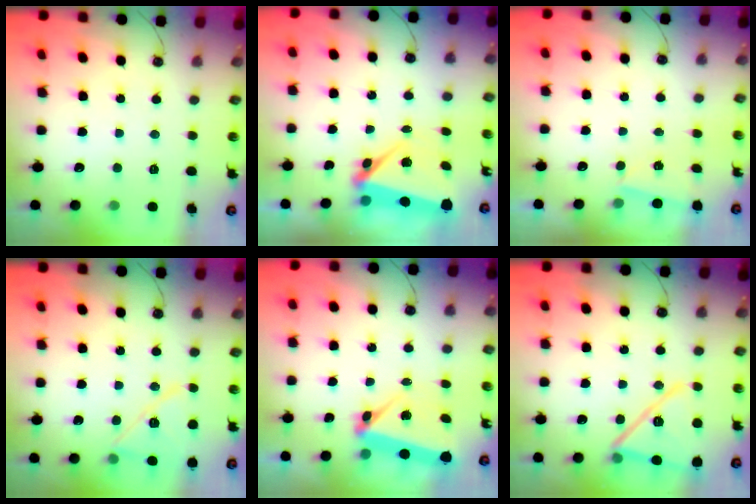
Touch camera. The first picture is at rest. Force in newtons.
{"total": 7.1, "press": 7.1, "slide": 0.3}
{"total": 1.0, "press": 0.9, "slide": 0.4}
{"total": 13.6, "press": 13.6, "slide": 0.5}
{"total": 5.9, "press": 5.7, "slide": 1.4}
{"total": 16.3, "press": 15.7, "slide": 4.2}